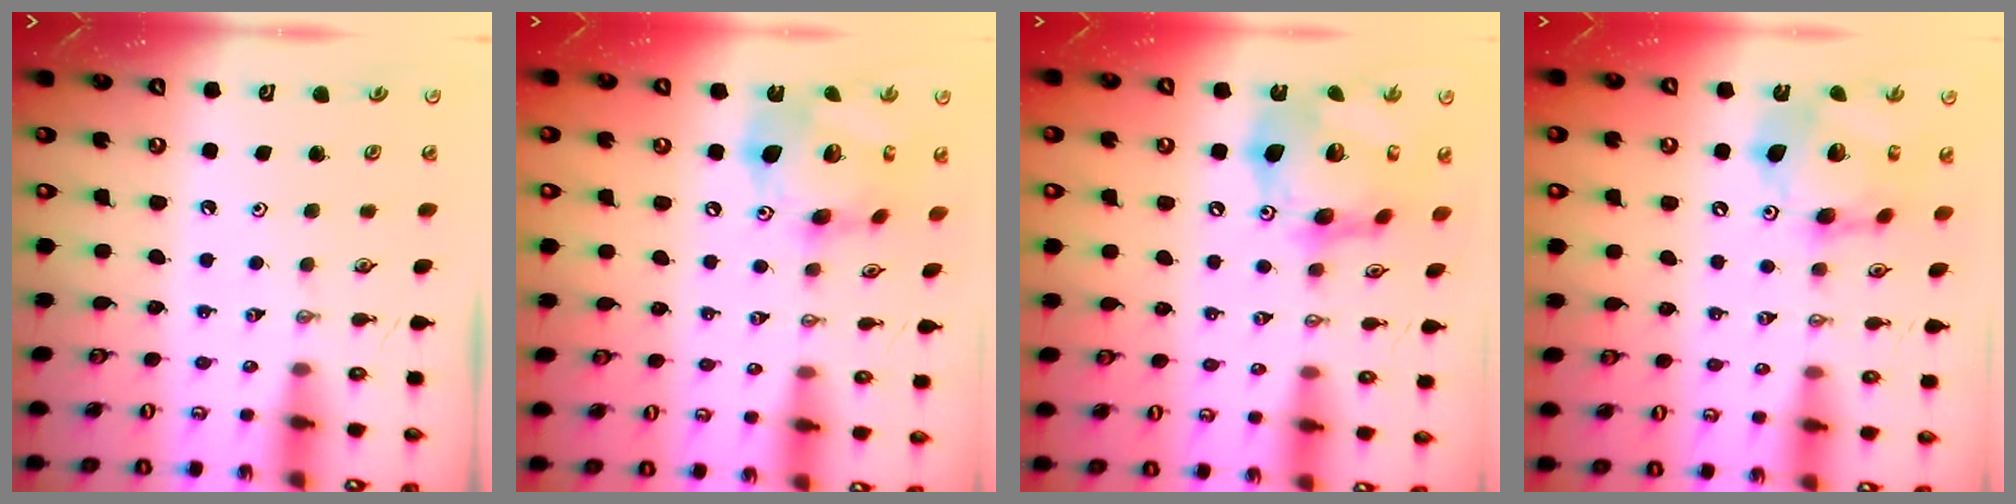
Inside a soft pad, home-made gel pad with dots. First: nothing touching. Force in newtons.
{"total": 19.4, "press": 19.2, "slide": 2.0}
{"total": 19.2, "press": 19.1, "slide": 2.0}
{"total": 15.2, "press": 15.1, "slide": 1.4}